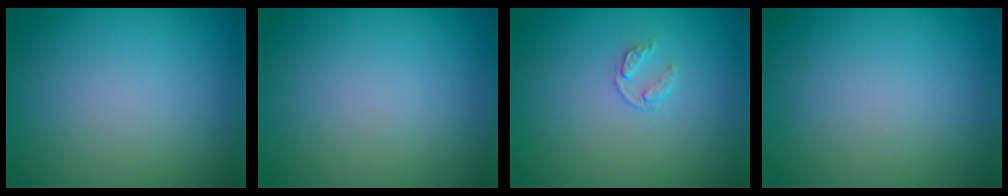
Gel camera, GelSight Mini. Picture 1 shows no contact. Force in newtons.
{"total": 0.0}
{"total": 0.9, "press": 0.5, "slide": 0.8}
{"total": 0.0}